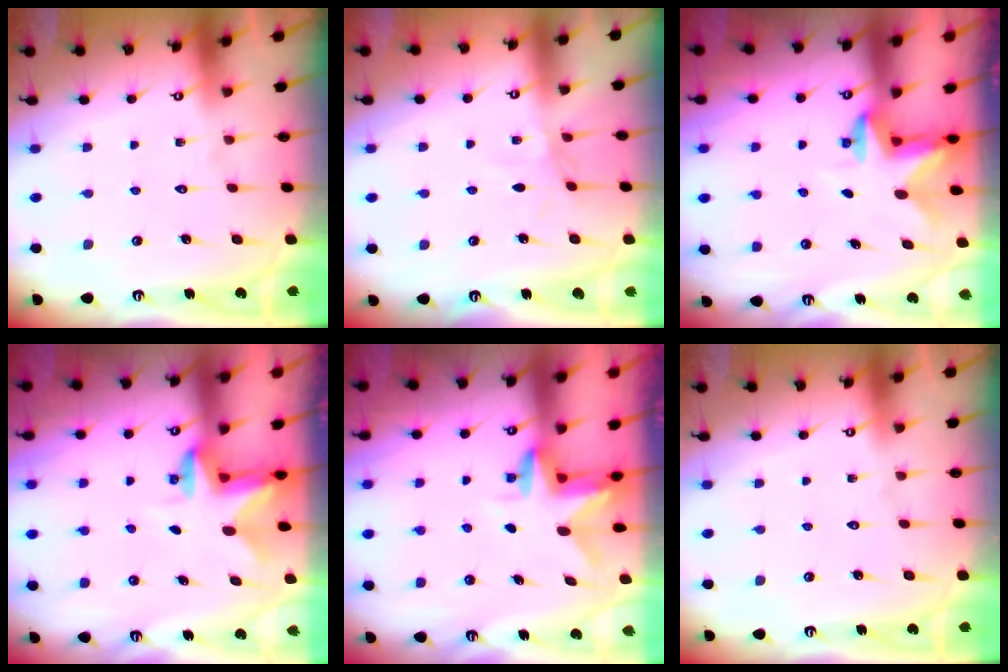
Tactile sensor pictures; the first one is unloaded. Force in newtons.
{"total": 2.1, "press": 2.1, "slide": 0.5}
{"total": 2.8, "press": 2.8, "slide": 0.5}
{"total": 2.3, "press": 2.3, "slide": 0.4}
{"total": 3.0, "press": 3.0, "slide": 0.3}
{"total": 0.0}